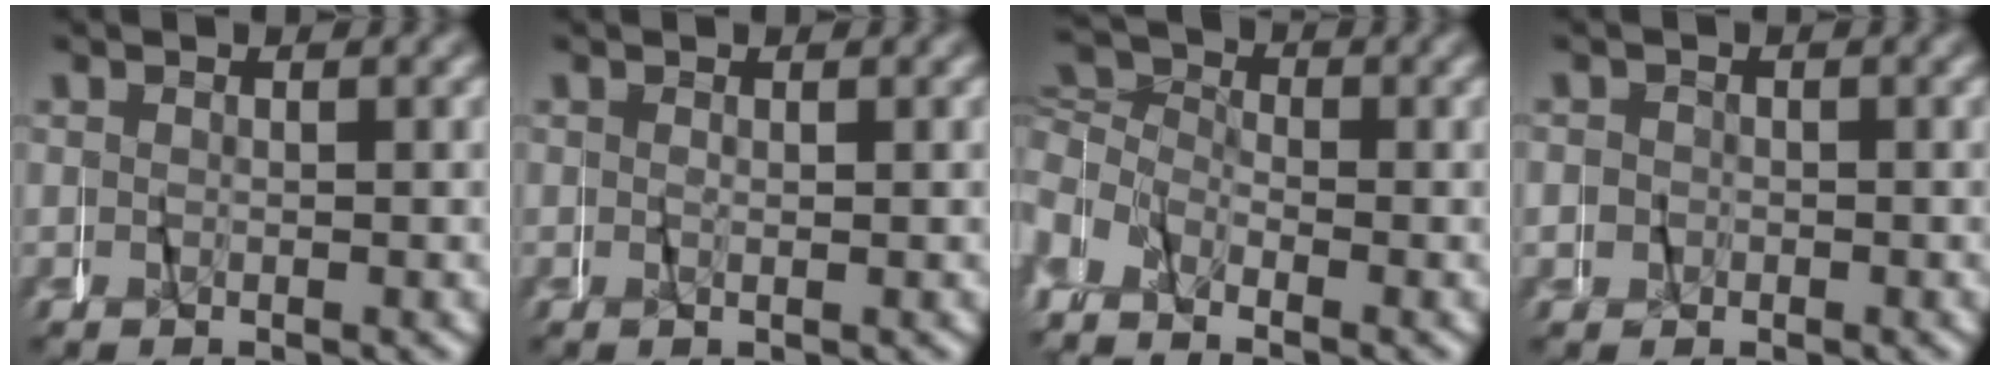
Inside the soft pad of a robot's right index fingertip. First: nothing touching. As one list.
[{"total": 0.0}, {"total": 5.1, "force": [0.8, 4.0, 3.1], "torque": [-0.064, 0.013, -0.001]}, {"total": 2.4, "force": [0.2, 2.4, 0.4], "torque": [-0.003, 0.009, -0.004]}]